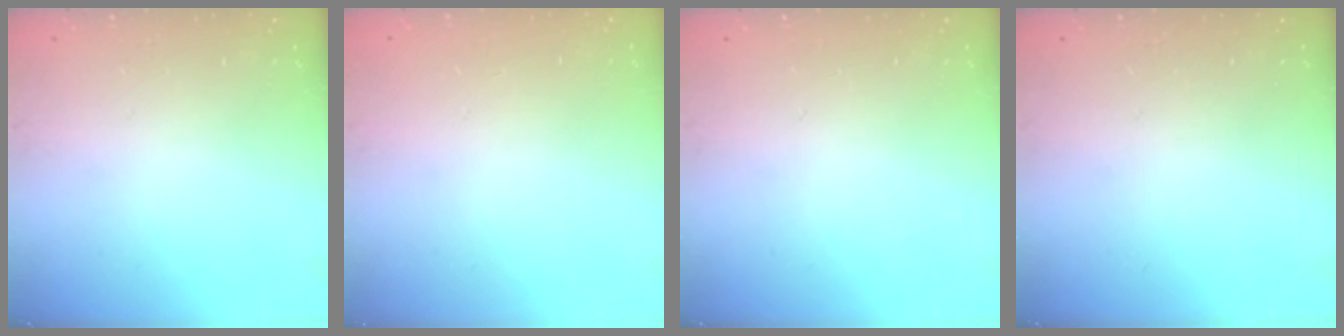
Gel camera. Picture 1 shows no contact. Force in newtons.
{"total": 0.0}
{"total": 0.0}
{"total": 0.0}